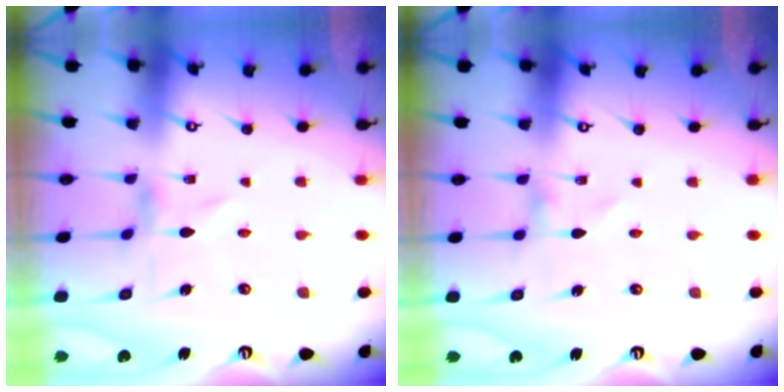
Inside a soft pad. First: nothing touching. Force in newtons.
{"total": 0.0}